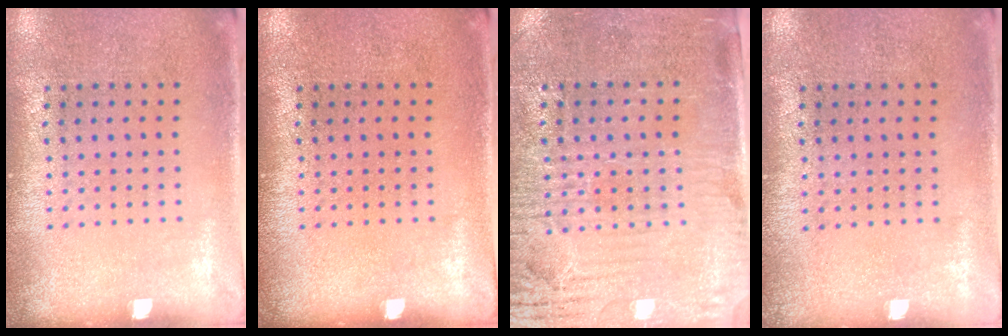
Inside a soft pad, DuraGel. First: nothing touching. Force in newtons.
{"total": 0.0}
{"total": 3.9, "press": 3.4, "slide": 1.8}
{"total": 0.0}